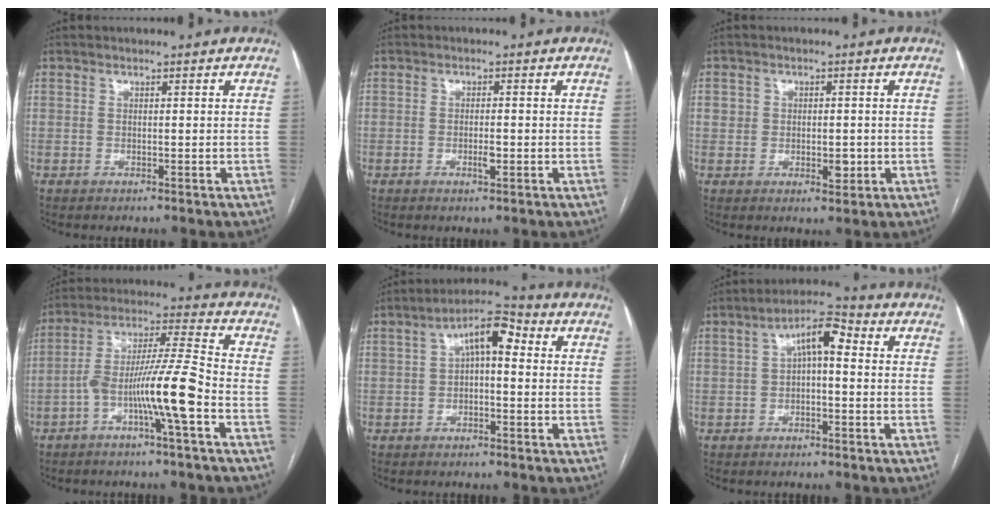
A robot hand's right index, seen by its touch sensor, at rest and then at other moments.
{"total": 1.9, "force": [-0.5, 0.5, 1.8], "torque": [-0.033, -0.001, -0.008]}
{"total": 3.8, "force": [-0.2, 2.9, 2.5], "torque": [-0.032, 0.005, 0.004]}
{"total": 11.2, "force": [-4.5, -0.2, 10.3], "torque": [-0.193, 0.018, -0.081]}
{"total": 7.0, "force": [1.2, 2.7, 6.4], "torque": [-0.106, 0.039, 0.014]}
{"total": 6.4, "force": [1.0, 2.2, 5.9], "torque": [-0.100, 0.034, 0.012]}